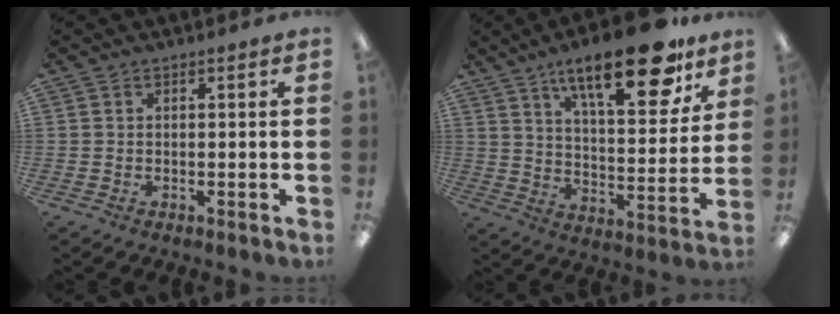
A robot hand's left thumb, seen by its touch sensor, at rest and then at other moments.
{"total": 22.2, "force": [14.5, 7.6, 15.0], "torque": [-0.217, -0.083, 0.231]}